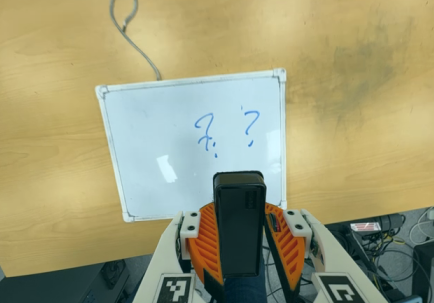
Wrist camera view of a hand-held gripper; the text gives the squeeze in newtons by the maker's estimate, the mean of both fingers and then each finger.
{"total": 6.6, "left": 7.0, "right": 6.2}